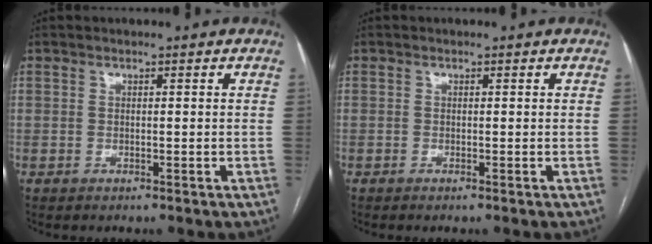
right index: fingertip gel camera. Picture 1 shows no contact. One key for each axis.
{"total": 0.0}